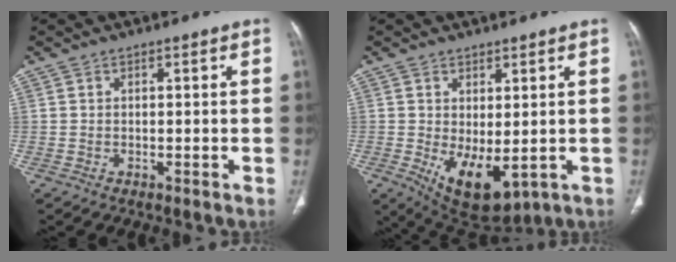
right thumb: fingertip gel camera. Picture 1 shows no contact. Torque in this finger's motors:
{"motor_torque": [0.43, 1.88, 0.53, 0.78, 0.30]}